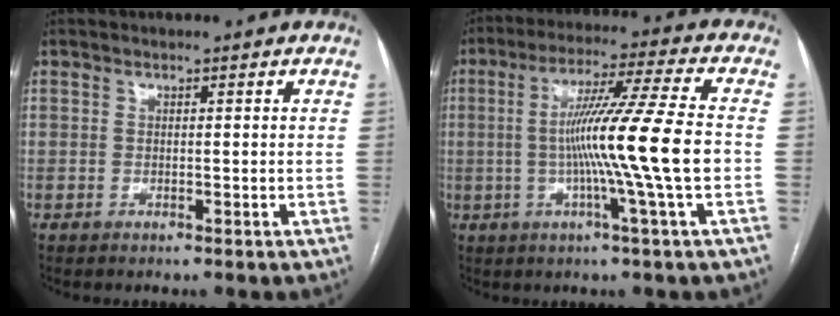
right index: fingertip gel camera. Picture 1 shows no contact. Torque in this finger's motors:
{"motor_torque": [2.02, -0.12, 1.06, 0.21]}